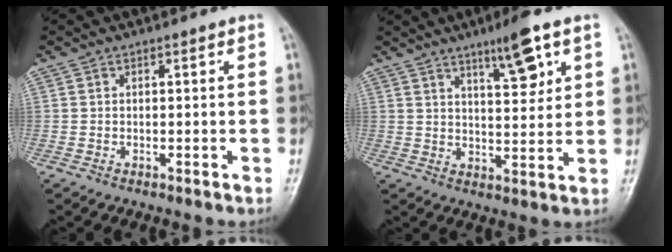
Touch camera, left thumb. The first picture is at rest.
{"total": 8.4, "force": [4.8, 2.0, 6.7], "torque": [-0.096, -0.028, 0.076]}